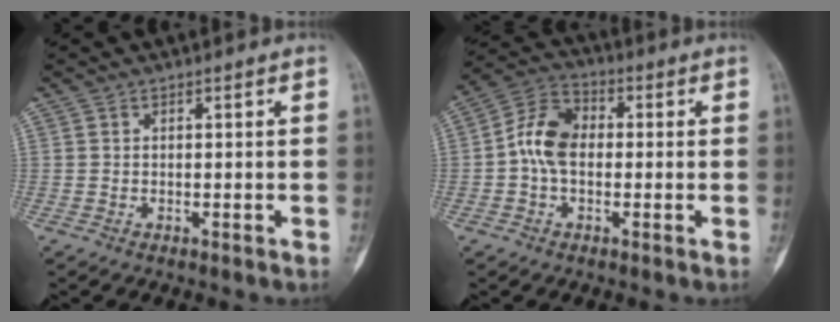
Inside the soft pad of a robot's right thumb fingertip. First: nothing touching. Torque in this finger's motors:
{"motor_torque": [0.53, 0.52, 0.47, -0.43, 0.05]}